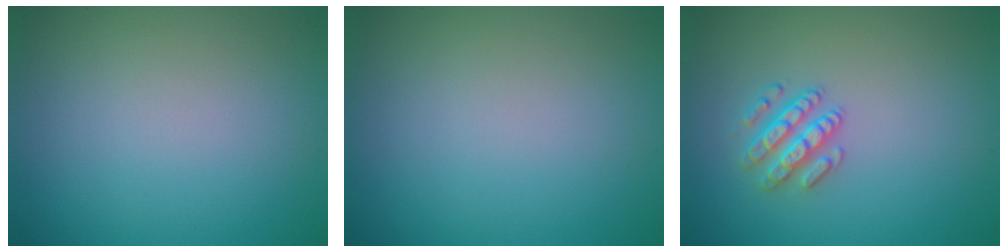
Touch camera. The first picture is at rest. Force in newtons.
{"total": 0.0}
{"total": 2.6, "press": 2.6, "slide": 0.5}